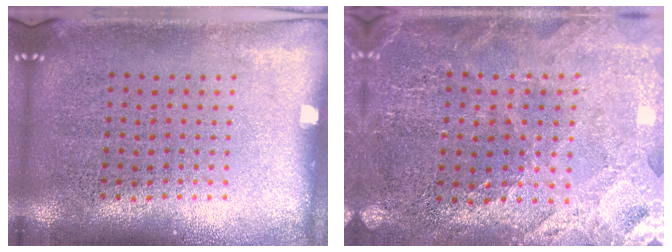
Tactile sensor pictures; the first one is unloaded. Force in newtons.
{"total": 1.5, "press": 1.4, "slide": 0.3}